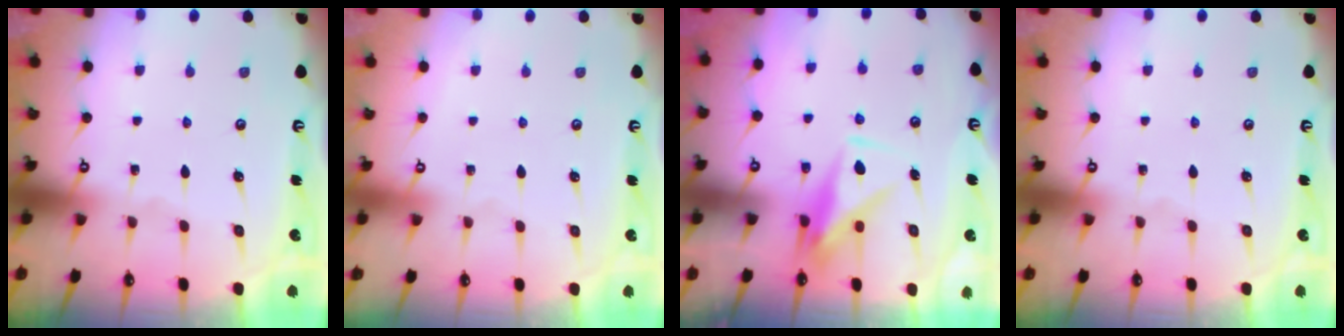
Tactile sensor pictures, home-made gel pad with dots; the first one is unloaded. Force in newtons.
{"total": 3.9, "press": 3.9, "slide": 0.1}
{"total": 8.0, "press": 8.0, "slide": 0.4}
{"total": 0.0}